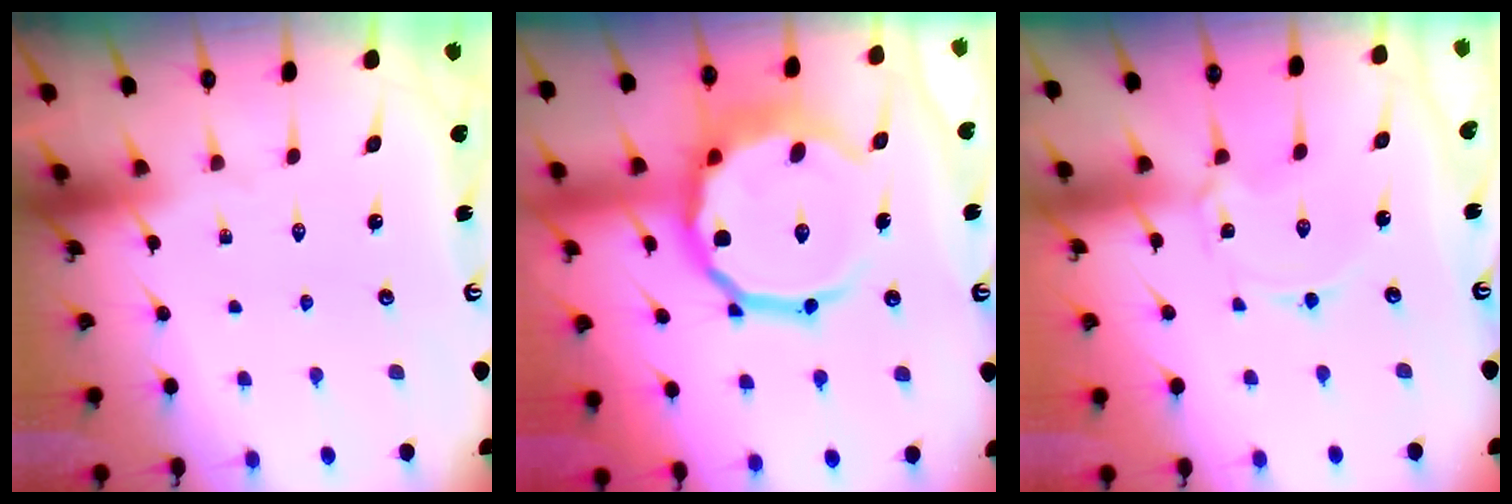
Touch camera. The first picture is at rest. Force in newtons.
{"total": 17.0, "press": 16.7, "slide": 3.1}
{"total": 1.2, "press": 1.2, "slide": 0.2}